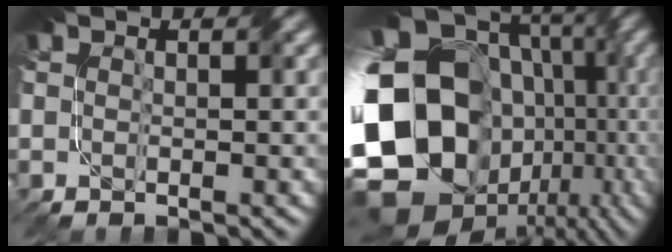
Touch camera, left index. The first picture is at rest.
{"total": 22.3, "force": [-1.0, 18.2, 12.8], "torque": [-0.257, -0.037, -0.002]}